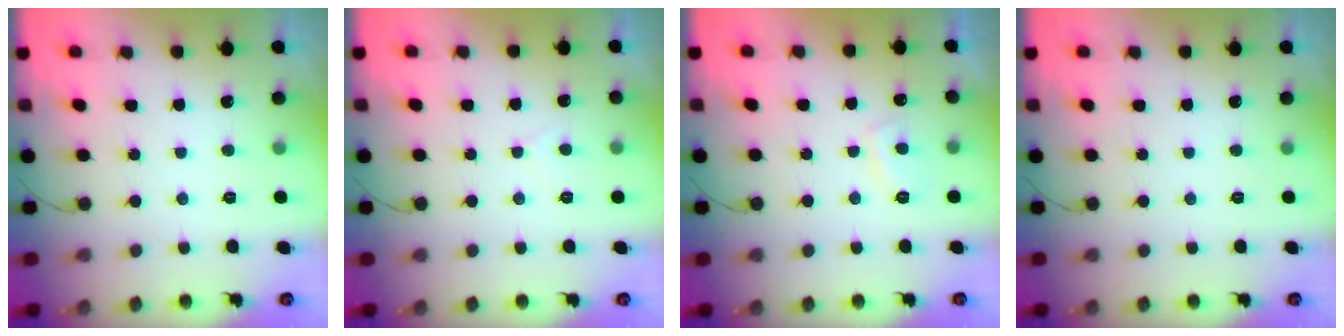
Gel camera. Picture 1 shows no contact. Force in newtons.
{"total": 2.3, "press": 2.3, "slide": 0.2}
{"total": 3.6, "press": 3.6, "slide": 0.7}
{"total": 0.0}